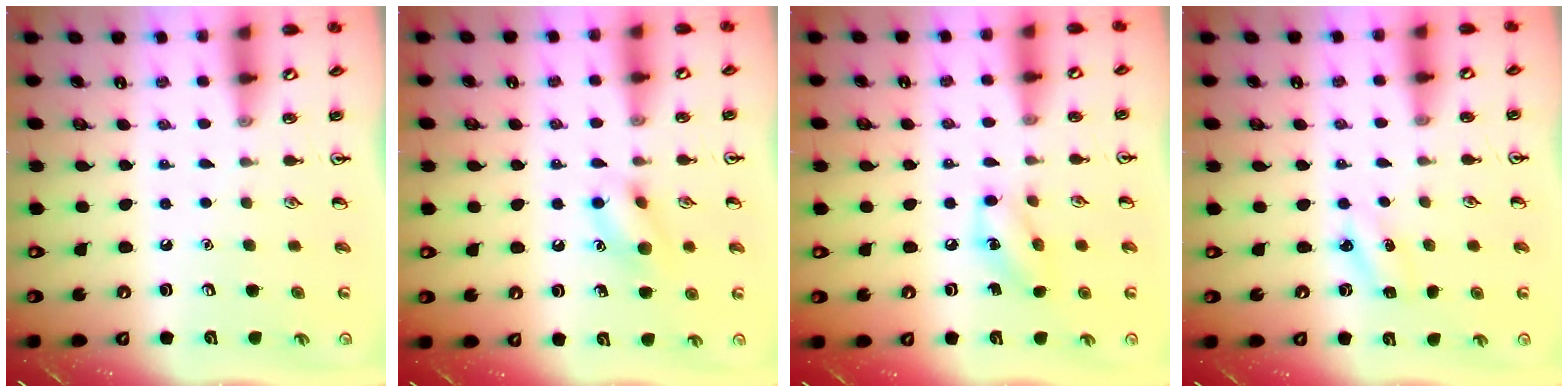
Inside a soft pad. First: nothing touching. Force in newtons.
{"total": 9.8, "press": 9.7, "slide": 1.4}
{"total": 7.2, "press": 7.2, "slide": 0.7}
{"total": 2.9, "press": 2.7, "slide": 0.9}